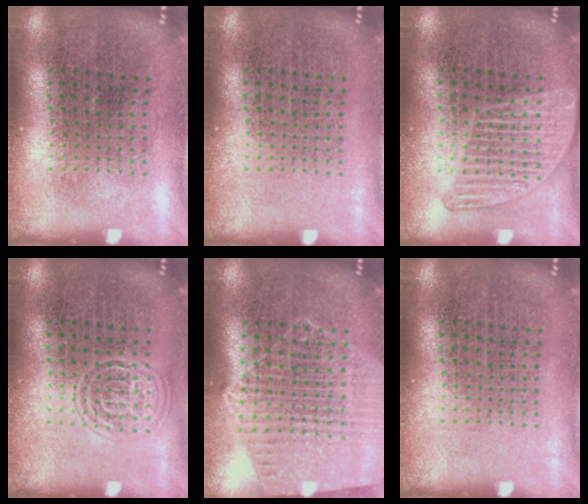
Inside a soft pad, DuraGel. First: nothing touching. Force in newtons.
{"total": 0.0}
{"total": 1.3, "press": 1.3, "slide": 0.1}
{"total": 1.3, "press": 1.3, "slide": 0.1}
{"total": 1.4, "press": 1.4, "slide": 0.3}
{"total": 0.0}